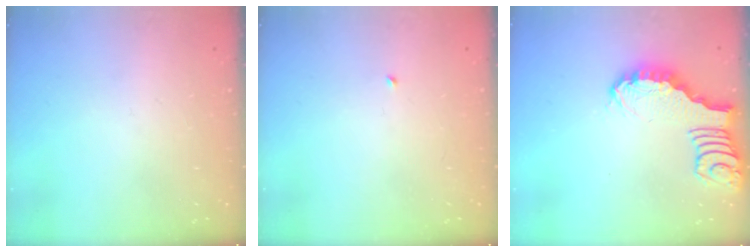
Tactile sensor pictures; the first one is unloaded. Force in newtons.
{"total": 2.7, "press": 2.7, "slide": 0.2}
{"total": 2.0, "press": 2.0, "slide": 0.1}